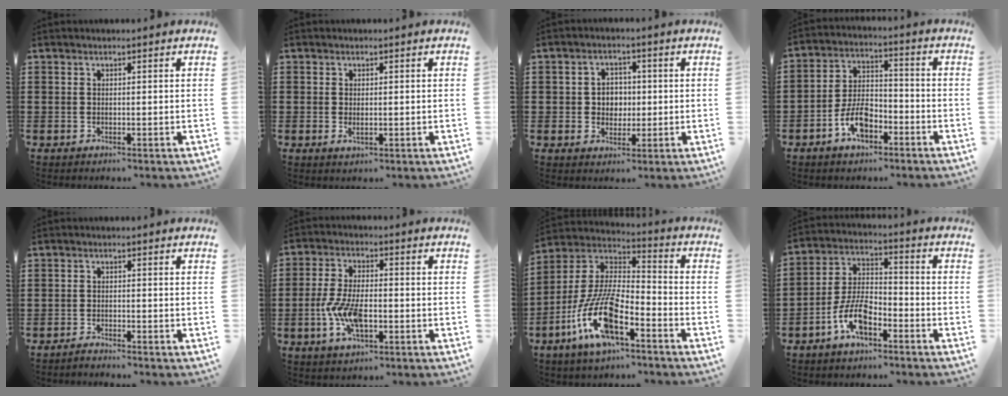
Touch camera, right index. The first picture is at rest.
{"total": 1.2, "force": [0.0, 0.4, 1.1], "torque": [-0.022, 0.000, 0.000]}
{"total": 3.5, "force": [-0.1, 3.2, 1.4], "torque": [-0.039, 0.009, -0.006]}
{"total": 7.4, "force": [-3.9, 4.0, 4.8], "torque": [-0.106, 0.011, -0.075]}
{"total": 1.4, "force": [-1.4, -0.1, 0.0], "torque": [-0.003, 0.003, -0.029]}
{"total": 8.1, "force": [-2.3, 3.7, 6.9], "torque": [-0.158, -0.004, -0.045]}
{"total": 13.4, "force": [-7.2, 4.3, 10.5], "torque": [-0.245, -0.007, -0.144]}
{"total": 8.2, "force": [-4.5, 3.6, 5.8], "torque": [-0.136, 0.004, -0.087]}